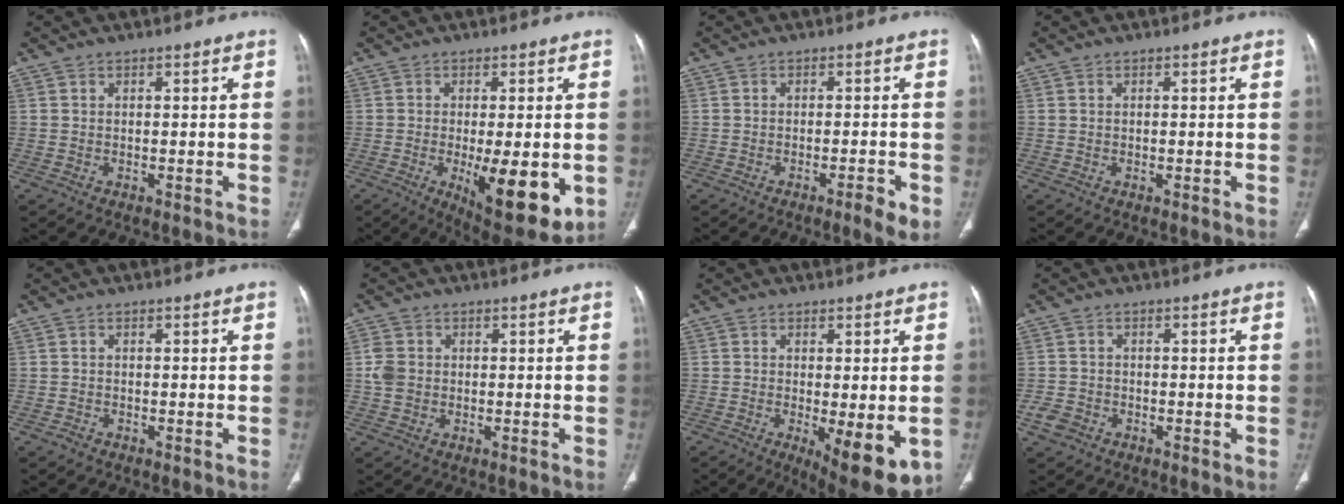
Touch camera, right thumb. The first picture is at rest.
{"total": 14.4, "force": [-3.4, 5.0, 13.1], "torque": [-0.176, -0.026, -0.037]}
{"total": 3.5, "force": [-1.8, 0.6, 3.0], "torque": [-0.047, 0.005, -0.029]}
{"total": 0.0}
{"total": 0.8, "force": [-0.6, 0.5, 0.2], "torque": [-0.004, 0.001, -0.016]}
{"total": 3.7, "force": [0.0, 3.1, 2.0], "torque": [-0.040, 0.005, -0.001]}
{"total": 10.8, "force": [-3.1, 3.7, 9.7], "torque": [-0.128, -0.023, -0.036]}
{"total": 2.7, "force": [-1.5, 2.1, 1.1], "torque": [-0.016, 0.006, -0.029]}